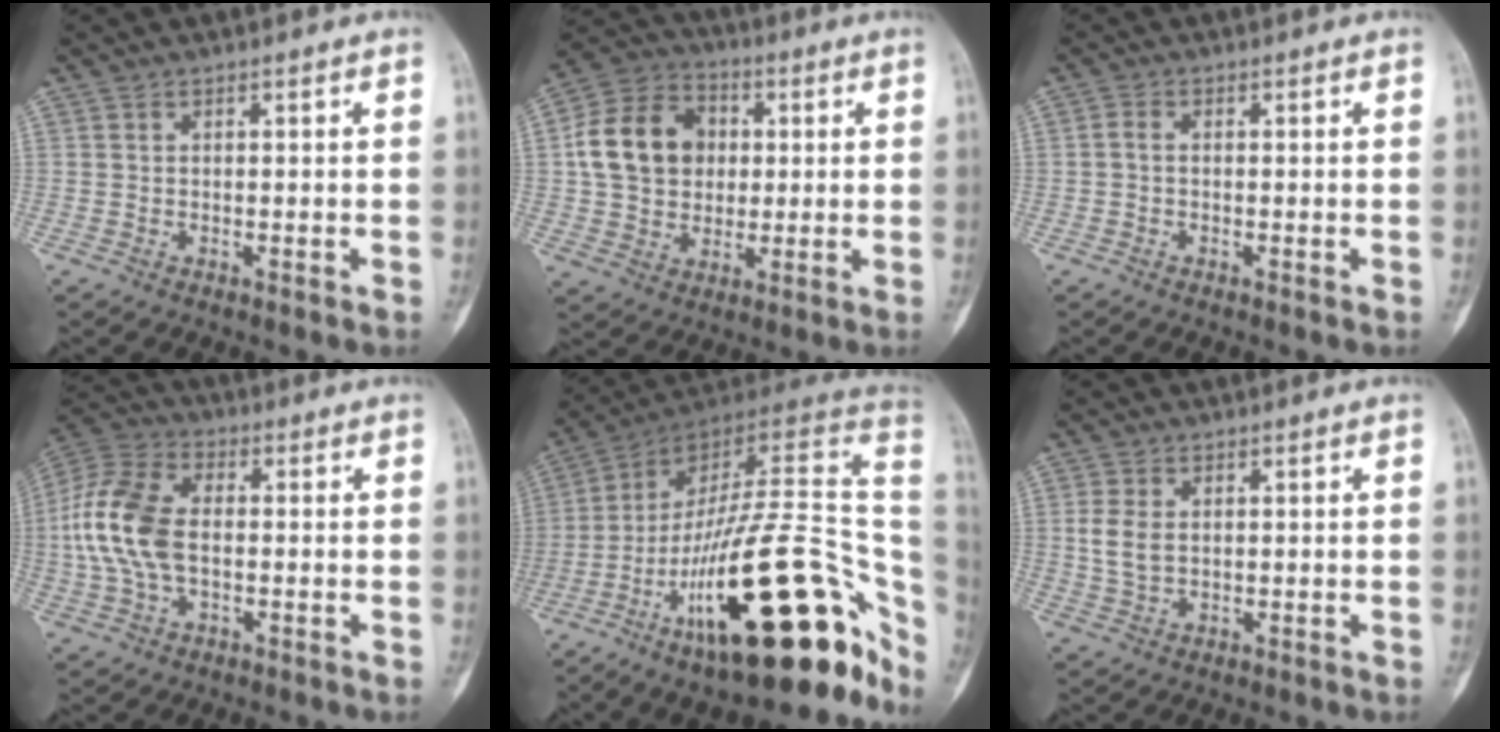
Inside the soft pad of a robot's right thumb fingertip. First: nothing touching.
{"total": 14.6, "force": [1.6, 11.8, 8.4], "torque": [-0.134, 0.017, 0.025]}
{"total": 1.2, "force": [-0.3, 0.6, 0.9], "torque": [-0.018, 0.002, -0.008]}
{"total": 14.1, "force": [-0.7, 8.7, 11.1], "torque": [-0.237, 0.027, -0.016]}
{"total": 35.1, "force": [-11.5, 11.5, 31.1], "torque": [-0.385, 0.062, -0.181]}
{"total": 4.3, "force": [0.5, 2.8, 3.2], "torque": [-0.069, 0.000, 0.013]}